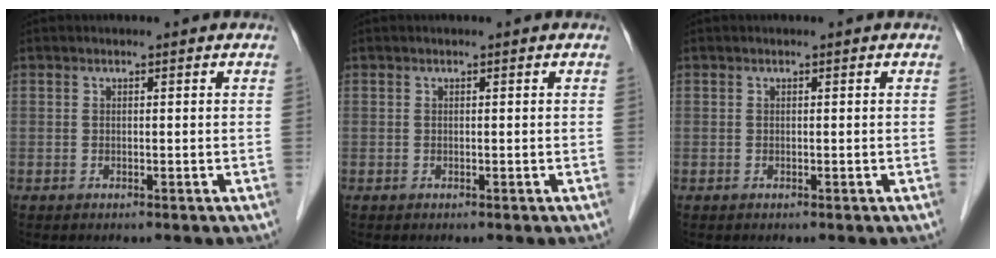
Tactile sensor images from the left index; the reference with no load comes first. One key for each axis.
{"total": 0.0}
{"total": 0.0}